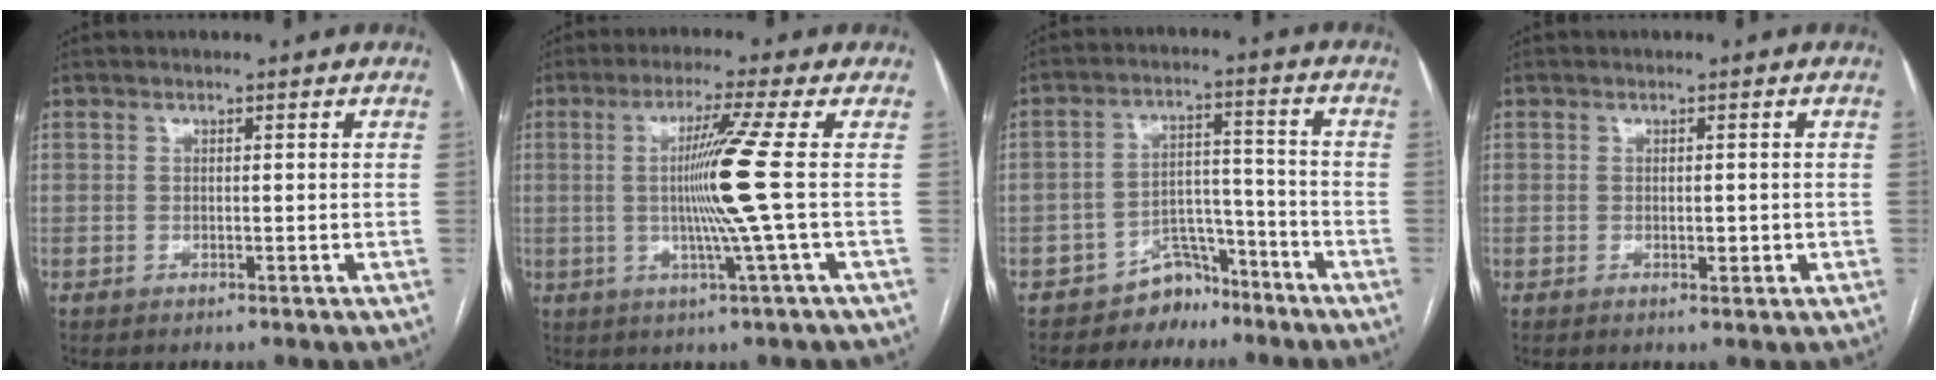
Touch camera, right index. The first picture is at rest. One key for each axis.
{"total": 8.8, "fx": 0.0, "fy": -3.0, "fz": 8.3, "tx": -0.154, "ty": -0.007, "tz": 0.007}
{"total": 6.2, "fx": -5.1, "fy": 3.3, "fz": 1.1, "tx": -0.011, "ty": 0.030, "tz": -0.082}
{"total": 1.1, "fx": -0.1, "fy": 0.7, "fz": 0.9, "tx": -0.012, "ty": -0.001, "tz": 0.001}